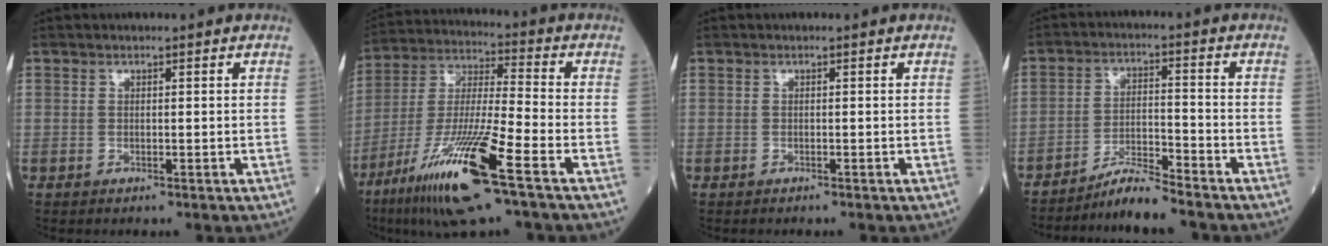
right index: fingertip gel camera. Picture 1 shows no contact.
{"total": 17.6, "force": [-9.2, 0.5, 15.0], "torque": [-0.317, -0.042, -0.175]}
{"total": 0.5, "force": [-0.5, 0.1, 0.1], "torque": [-0.001, 0.000, -0.011]}
{"total": 5.8, "force": [-5.5, -0.6, 1.8], "torque": [-0.031, -0.013, -0.100]}